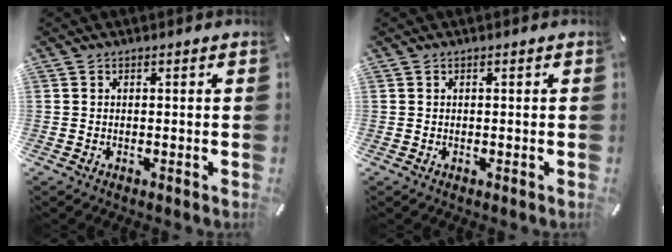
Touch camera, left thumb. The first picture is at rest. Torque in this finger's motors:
{"motor_torque": [-0.09, 0.08, -0.05, 0.03, 0.00]}